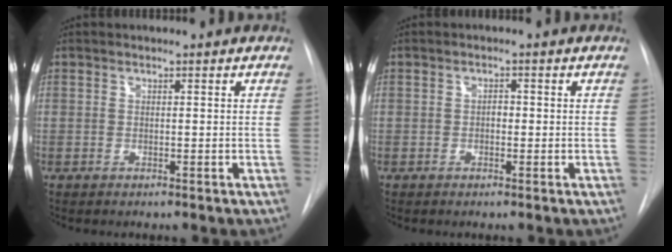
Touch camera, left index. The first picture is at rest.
{"total": 1.1, "force": [-0.2, 0.7, 0.8], "torque": [-0.011, 0.004, -0.006]}